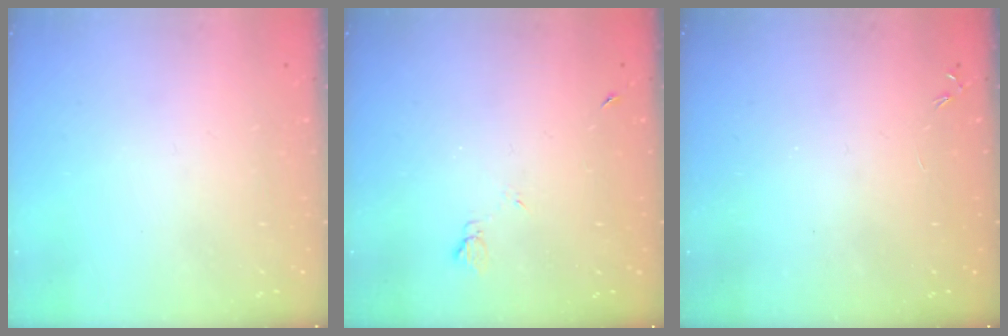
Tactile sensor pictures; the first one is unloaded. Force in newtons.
{"total": 3.8, "press": 3.8, "slide": 0.6}
{"total": 0.0}